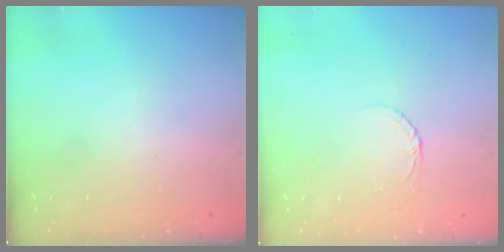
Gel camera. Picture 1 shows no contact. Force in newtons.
{"total": 3.5, "press": 3.5, "slide": 0.3}